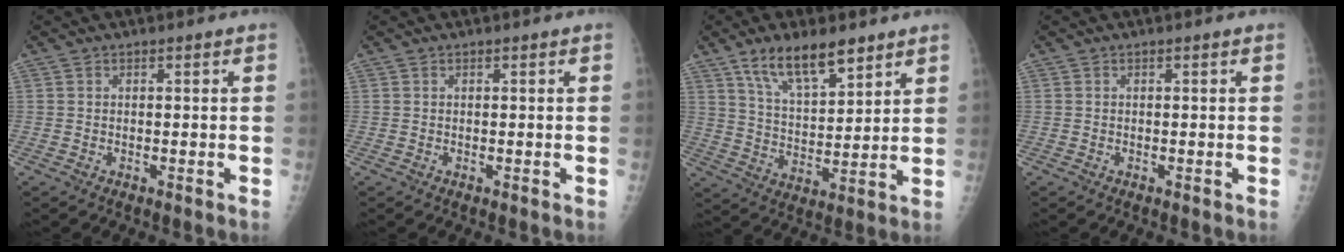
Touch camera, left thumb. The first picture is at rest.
{"total": 0.0}
{"total": 12.5, "force": [8.4, 4.7, 7.9], "torque": [-0.113, -0.046, 0.155]}
{"total": 0.0}